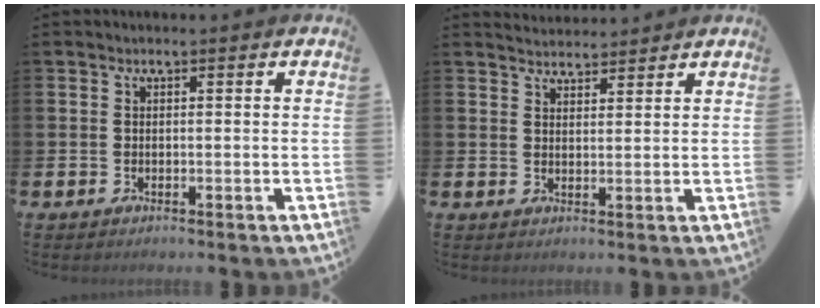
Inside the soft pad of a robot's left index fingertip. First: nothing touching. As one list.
[{"total": 2.6, "force": [2.6, 0.3, -0.2], "torque": [0.001, -0.014, 0.046]}]